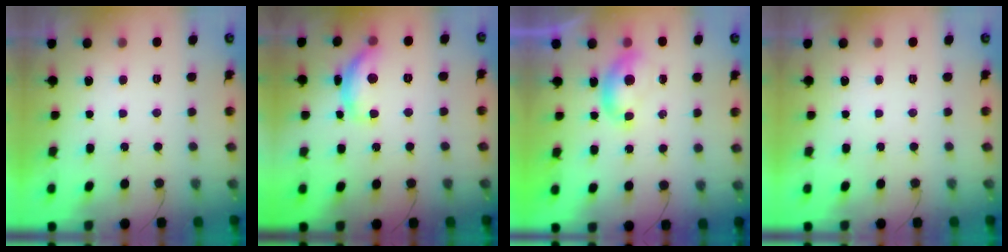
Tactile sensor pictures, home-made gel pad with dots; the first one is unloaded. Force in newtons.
{"total": 10.8, "press": 10.8, "slide": 0.5}
{"total": 5.9, "press": 5.8, "slide": 0.8}
{"total": 0.0}